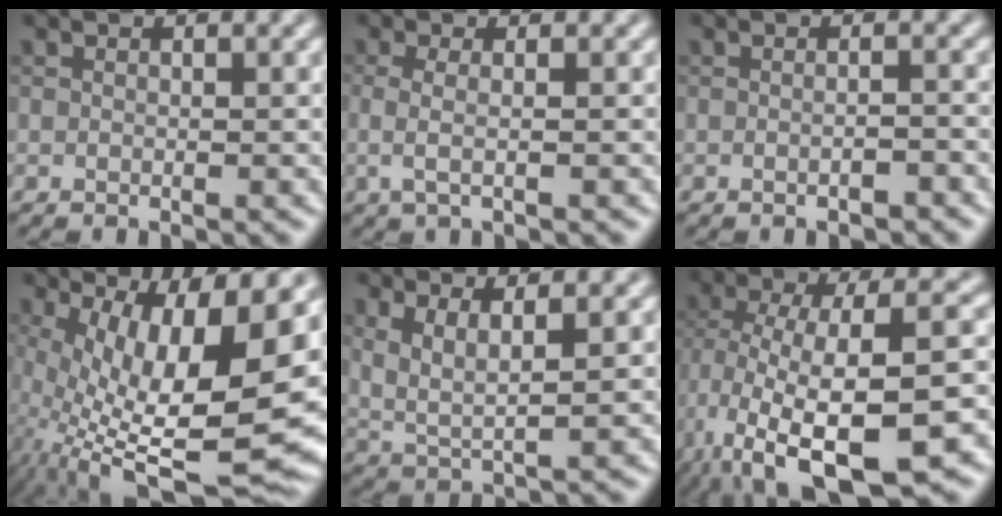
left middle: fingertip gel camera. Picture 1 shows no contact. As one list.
[{"total": 1.9, "force": [-0.1, 0.6, 1.8], "torque": [-0.034, -0.003, -0.006]}, {"total": 1.5, "force": [-0.7, 0.3, 1.3], "torque": [-0.016, 0.001, -0.016]}, {"total": 16.2, "force": [-1.1, 5.5, 15.2], "torque": [-0.256, -0.012, -0.005]}, {"total": 3.5, "force": [1.6, 1.1, 3.0], "torque": [-0.069, -0.011, 0.035]}, {"total": 13.6, "force": [-5.5, 5.3, 11.3], "torque": [-0.204, -0.004, -0.080]}]